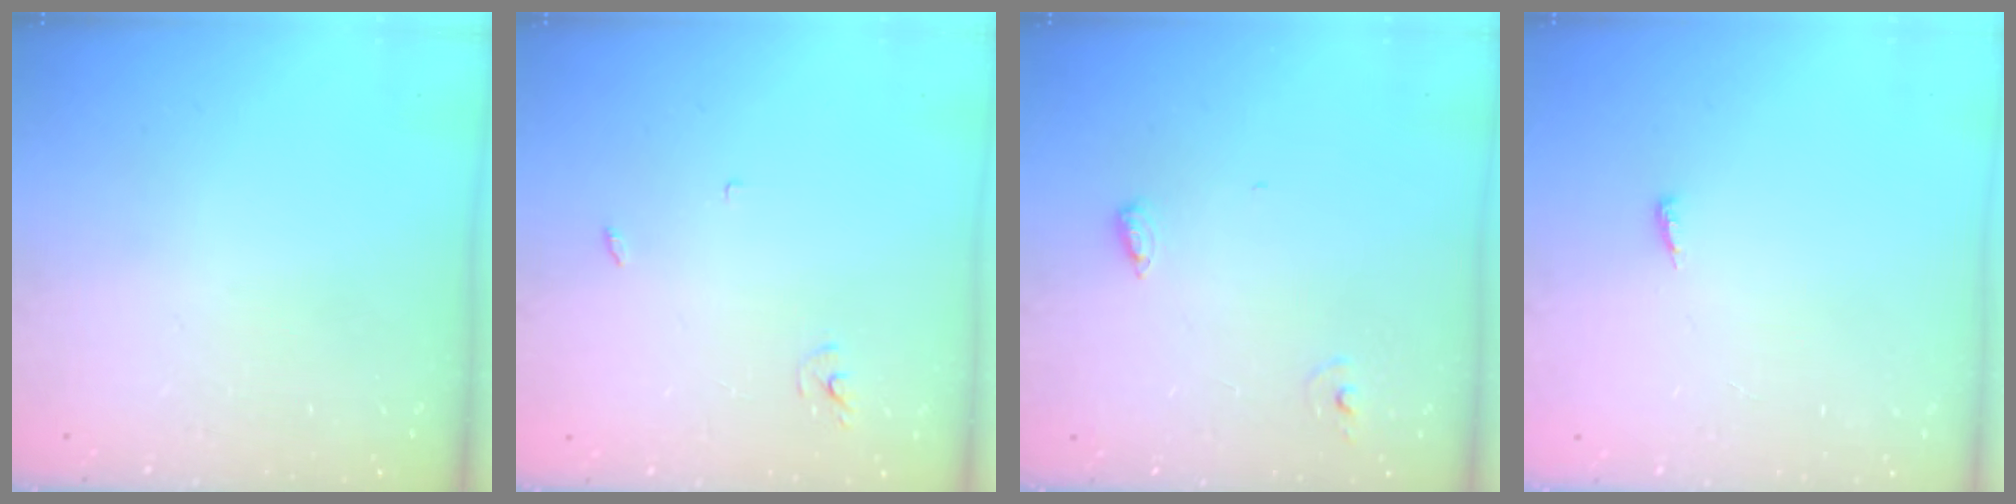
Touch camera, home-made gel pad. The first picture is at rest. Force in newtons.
{"total": 2.5, "press": 2.5, "slide": 0.1}
{"total": 6.0, "press": 5.8, "slide": 1.5}
{"total": 4.6, "press": 4.5, "slide": 0.9}